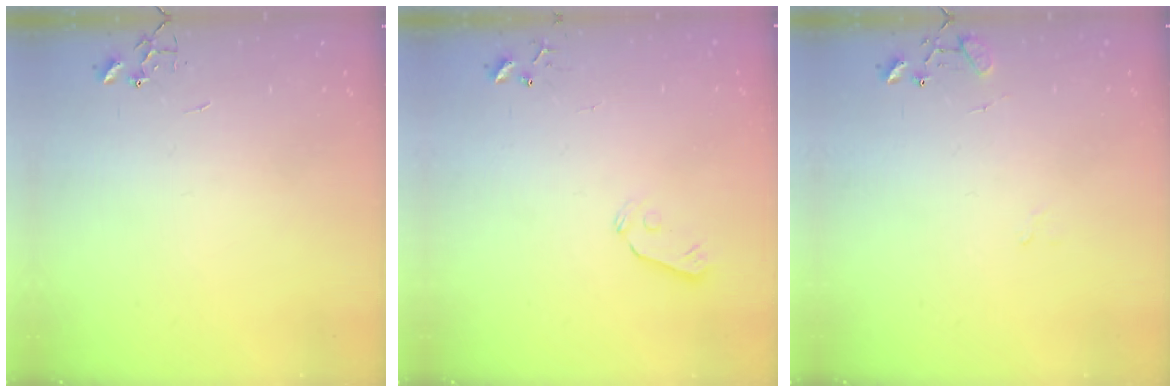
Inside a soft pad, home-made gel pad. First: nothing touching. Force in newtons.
{"total": 4.3, "press": 4.3, "slide": 0.7}
{"total": 9.3, "press": 9.3, "slide": 0.7}